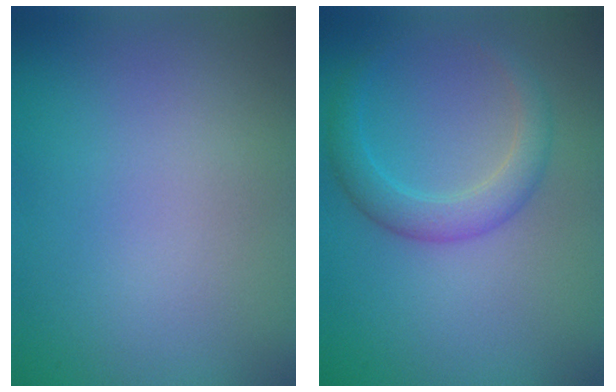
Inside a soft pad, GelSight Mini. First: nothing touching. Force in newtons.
{"total": 2.9, "press": 2.9, "slide": 0.1}